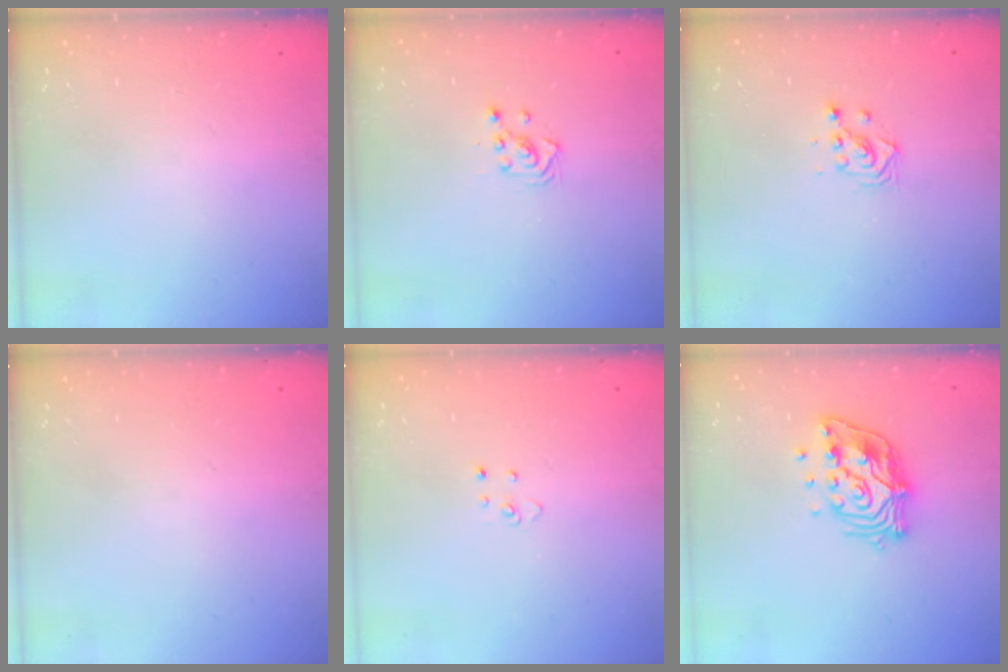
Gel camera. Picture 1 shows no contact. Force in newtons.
{"total": 2.9, "press": 2.8, "slide": 0.3}
{"total": 2.9, "press": 2.9, "slide": 0.1}
{"total": 0.0}
{"total": 2.9, "press": 2.9, "slide": 0.2}
{"total": 13.7, "press": 13.7, "slide": 1.2}